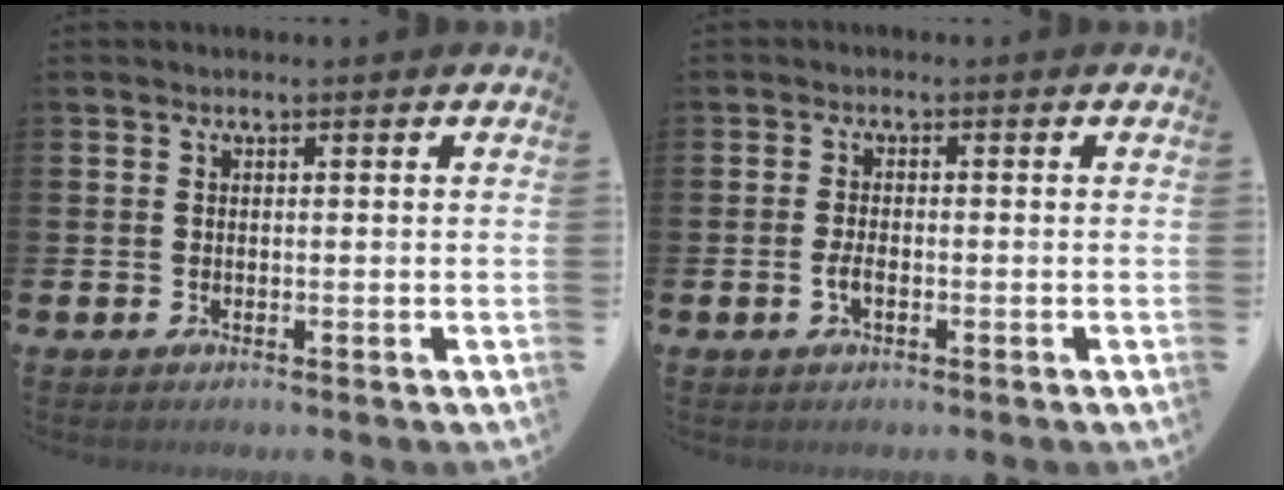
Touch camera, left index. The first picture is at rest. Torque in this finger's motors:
{"motor_torque": [0.48, 0.28, 0.06, 0.05]}